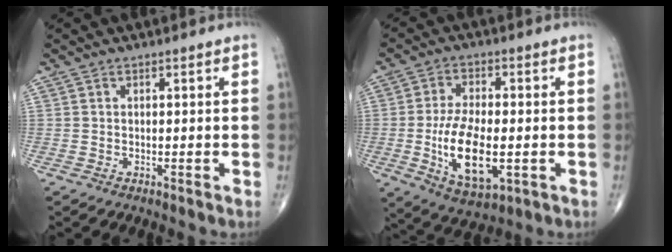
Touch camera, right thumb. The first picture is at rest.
{"total": 13.4, "force": [-2.4, 6.3, 11.6], "torque": [-0.208, -0.006, -0.032]}